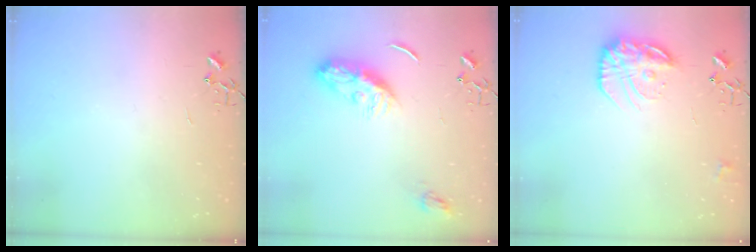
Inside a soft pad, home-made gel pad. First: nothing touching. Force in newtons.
{"total": 10.6, "press": 10.5, "slide": 0.7}
{"total": 15.4, "press": 15.3, "slide": 1.0}